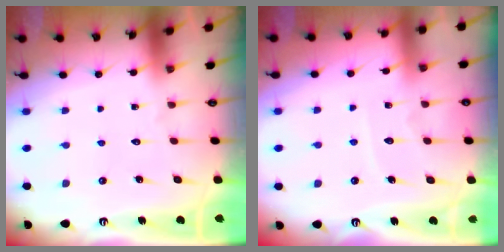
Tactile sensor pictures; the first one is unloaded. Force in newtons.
{"total": 5.0, "press": 5.0, "slide": 0.4}